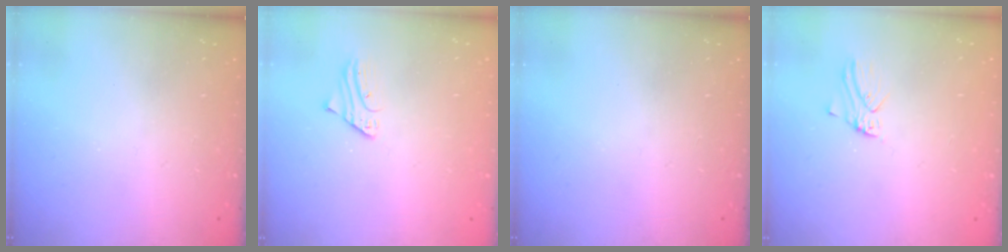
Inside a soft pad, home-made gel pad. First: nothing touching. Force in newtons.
{"total": 2.7, "press": 2.7, "slide": 0.1}
{"total": 0.0}
{"total": 1.4, "press": 1.4, "slide": 0.1}